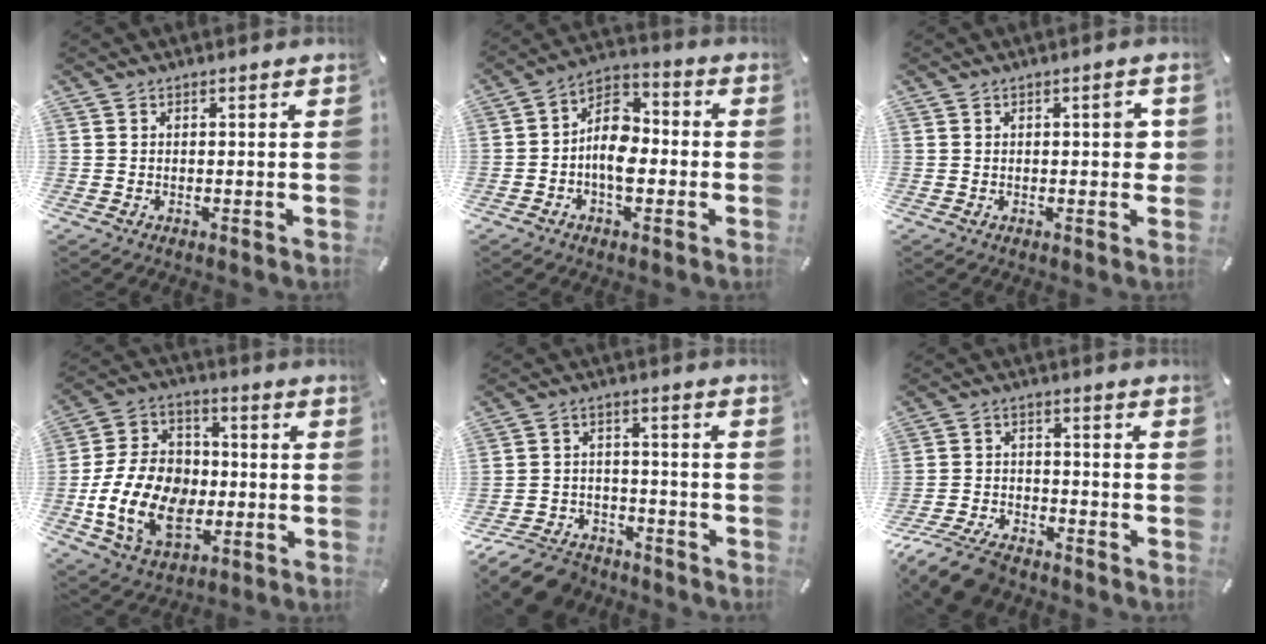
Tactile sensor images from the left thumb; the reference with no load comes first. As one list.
[{"total": 10.1, "force": [-2.4, 6.6, 7.2], "torque": [-0.139, 0.012, -0.044]}, {"total": 3.5, "force": [0.5, 1.5, 3.1], "torque": [-0.038, -0.002, 0.000]}, {"total": 18.7, "force": [-4.5, 13.6, 12.0], "torque": [-0.253, 0.028, -0.074]}, {"total": 9.9, "force": [-7.9, 5.0, 3.3], "torque": [-0.045, 0.051, -0.143]}, {"total": 10.3, "force": [-8.5, 4.0, 4.4], "torque": [-0.085, 0.045, -0.163]}]